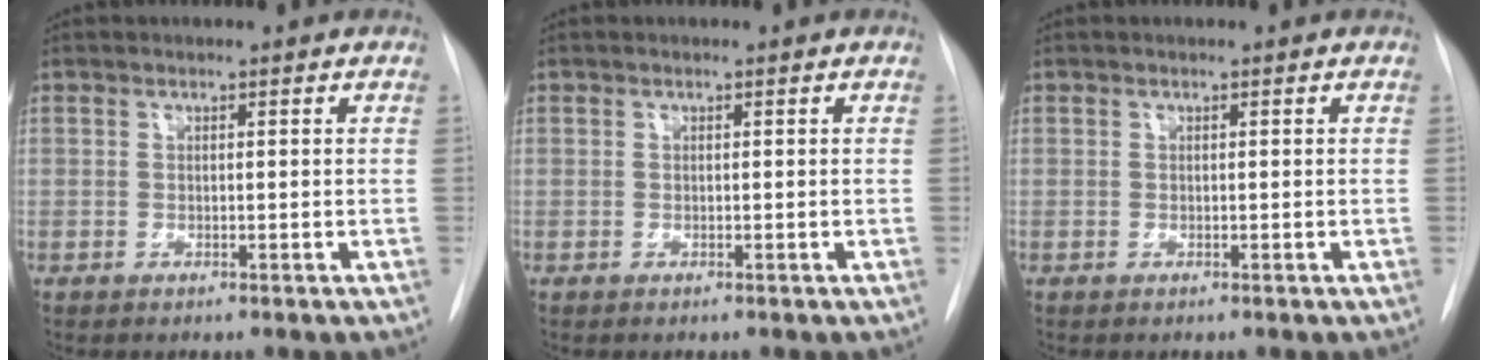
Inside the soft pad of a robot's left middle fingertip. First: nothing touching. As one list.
[{"total": 0.0}, {"total": 0.0}]